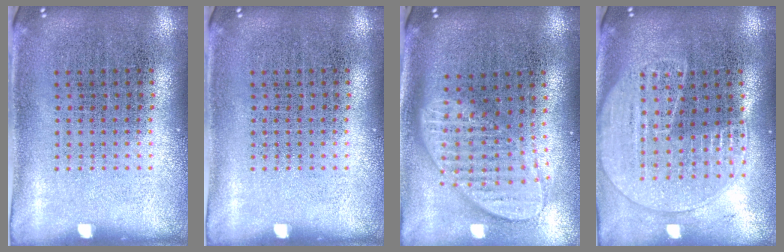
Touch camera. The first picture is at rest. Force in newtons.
{"total": 0.0}
{"total": 2.0, "press": 1.6, "slide": 1.1}
{"total": 1.8, "press": 1.7, "slide": 0.7}